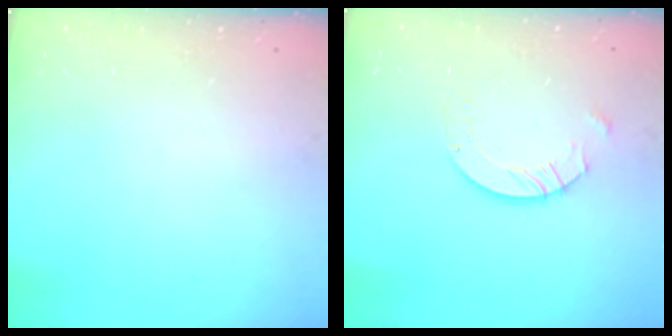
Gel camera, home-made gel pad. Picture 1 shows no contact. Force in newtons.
{"total": 5.0, "press": 5.0, "slide": 0.3}